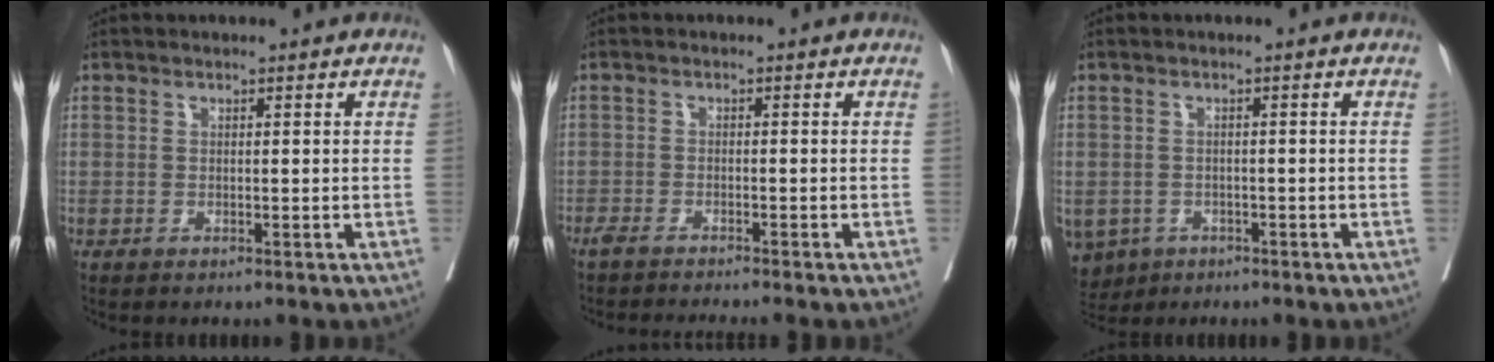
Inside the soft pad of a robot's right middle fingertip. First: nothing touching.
{"total": 6.1, "force": [-5.6, -0.3, 2.5], "torque": [-0.020, -0.011, -0.084]}
{"total": 7.0, "force": [-3.7, 5.7, 2.0], "torque": [-0.053, -0.001, -0.052]}